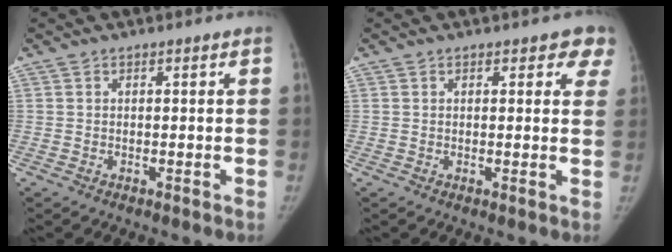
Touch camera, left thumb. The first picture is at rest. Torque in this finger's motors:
{"motor_torque": [0.58, 0.47, -0.15, 0.06, 0.06]}